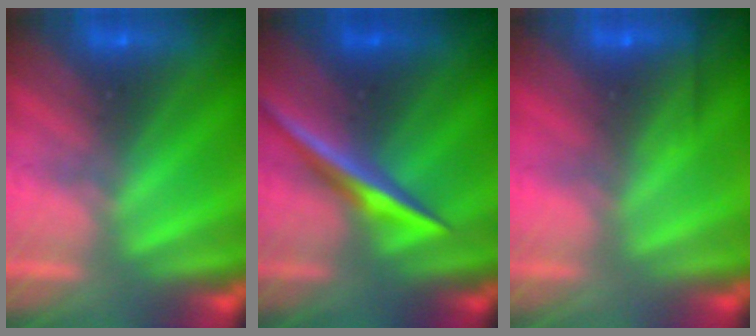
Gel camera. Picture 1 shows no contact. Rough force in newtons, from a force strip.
{"total": 2.1}
{"total": 2.4}